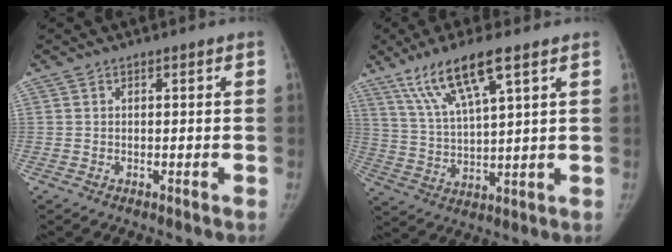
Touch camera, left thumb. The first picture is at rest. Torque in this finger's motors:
{"motor_torque": [0.10, 0.13, 1.52, -1.25, 0.10]}